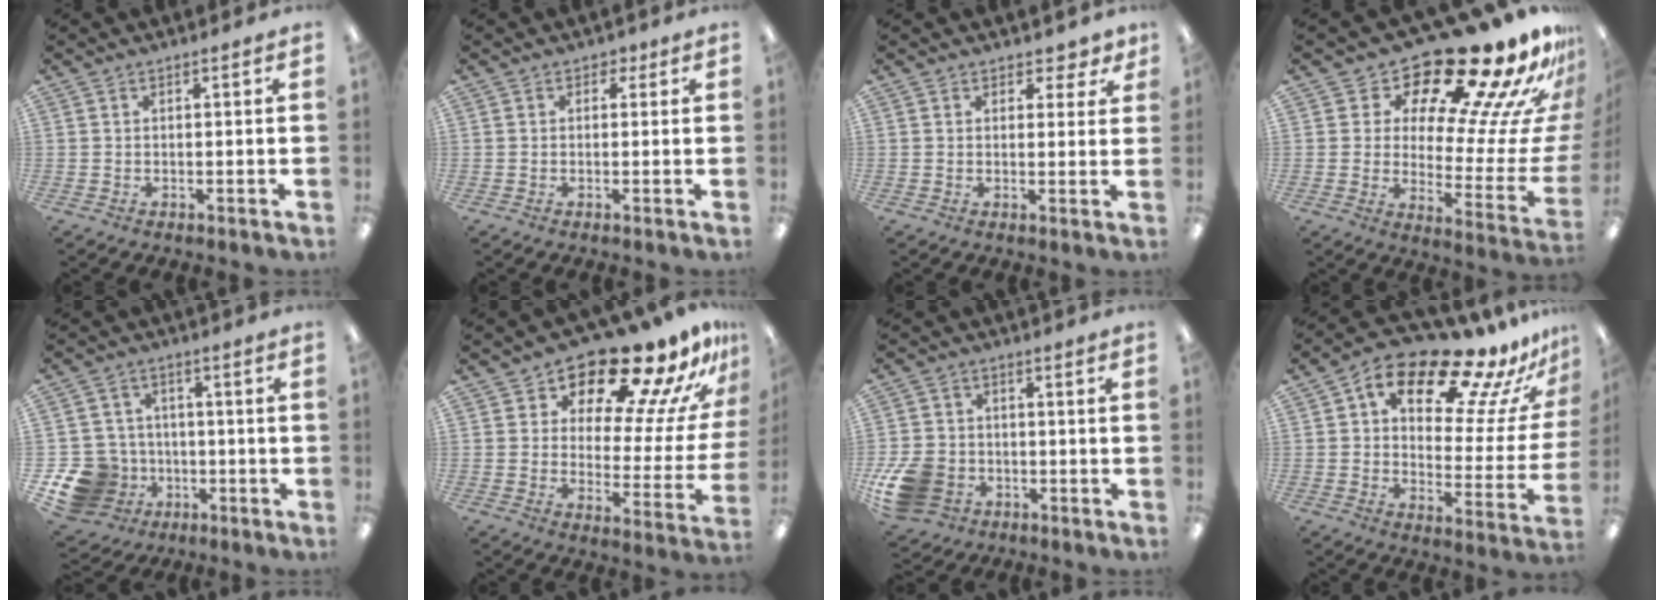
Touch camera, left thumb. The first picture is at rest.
{"total": 1.5, "force": [0.4, 1.2, 0.7], "torque": [-0.006, 0.002, 0.006]}
{"total": 3.1, "force": [2.1, 2.1, 0.7], "torque": [0.006, -0.007, 0.035]}
{"total": 22.6, "force": [18.5, 5.0, 12.0], "torque": [-0.166, -0.156, 0.298]}
{"total": 12.8, "force": [-5.1, 11.0, 4.1], "torque": [-0.111, 0.035, -0.081]}
{"total": 16.7, "force": [14.6, 4.3, 6.9], "torque": [-0.117, -0.117, 0.243]}
{"total": 12.0, "force": [-5.0, 9.1, 6.0], "torque": [-0.126, 0.035, -0.088]}
{"total": 18.7, "force": [12.3, 7.8, 11.7], "torque": [-0.181, -0.085, 0.199]}